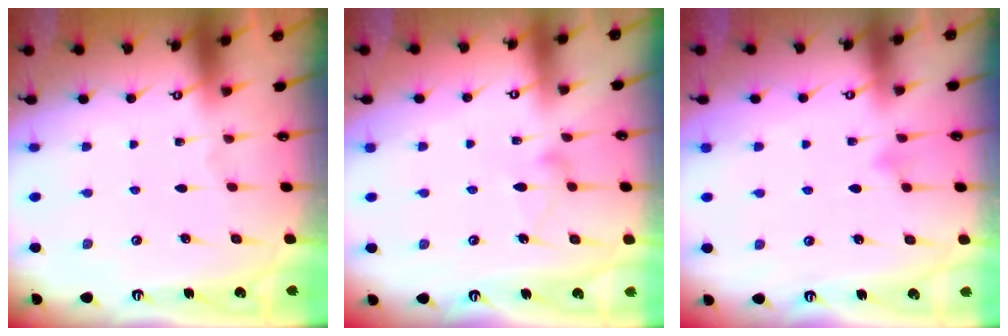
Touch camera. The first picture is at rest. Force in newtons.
{"total": 7.7, "press": 7.7, "slide": 0.4}
{"total": 3.7, "press": 3.6, "slide": 0.2}